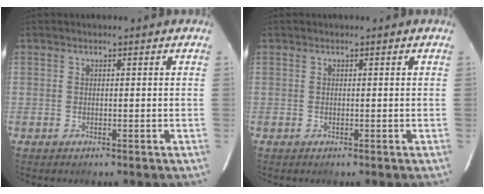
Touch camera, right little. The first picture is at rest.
{"total": 0.0}